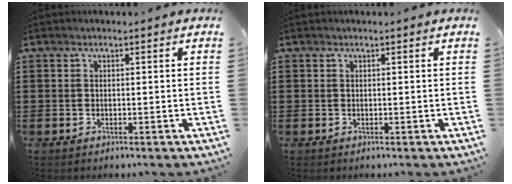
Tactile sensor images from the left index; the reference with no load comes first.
{"total": 0.0}